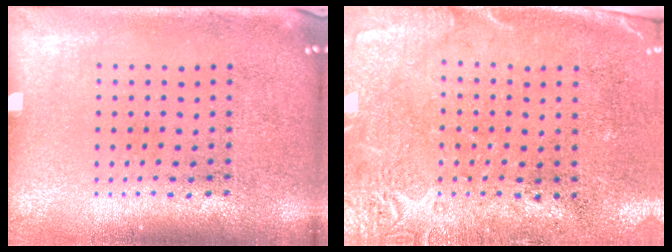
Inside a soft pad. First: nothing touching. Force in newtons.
{"total": 2.8, "press": 2.2, "slide": 1.7}